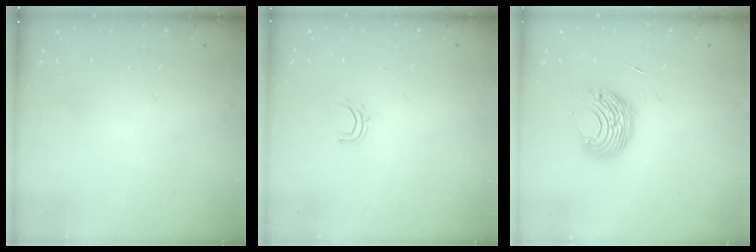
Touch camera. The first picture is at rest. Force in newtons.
{"total": 4.8, "press": 4.7, "slide": 0.7}
{"total": 9.6, "press": 9.6, "slide": 0.7}